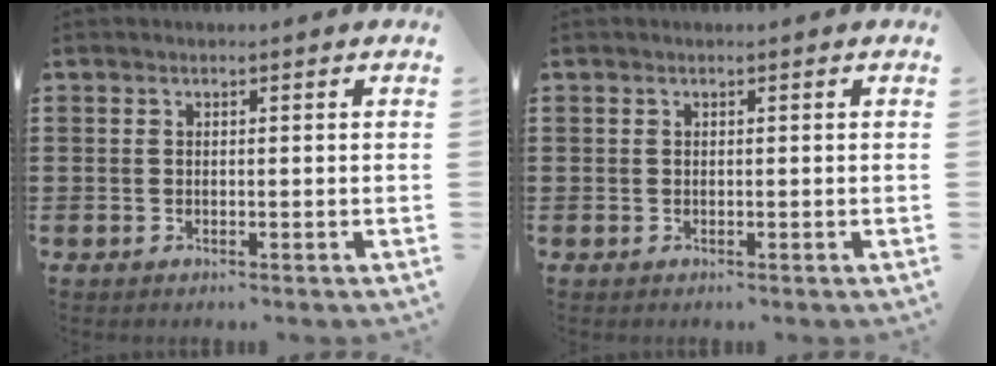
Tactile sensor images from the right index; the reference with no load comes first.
{"total": 0.0}